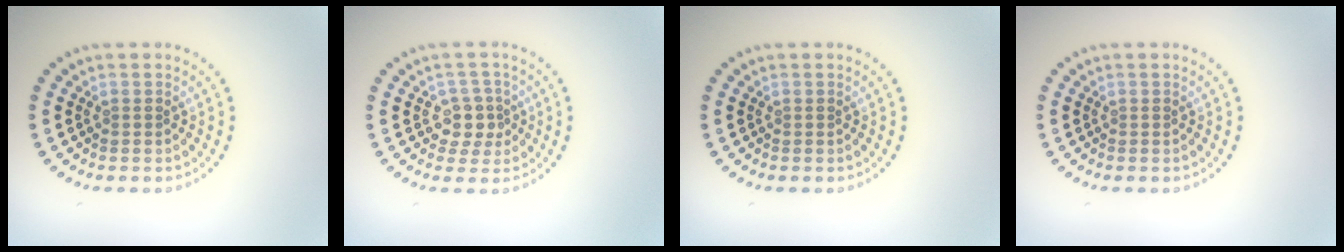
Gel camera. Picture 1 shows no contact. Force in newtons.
{"total": 2.5, "press": 2.2, "slide": 1.1}
{"total": 0.0}
{"total": 0.0}